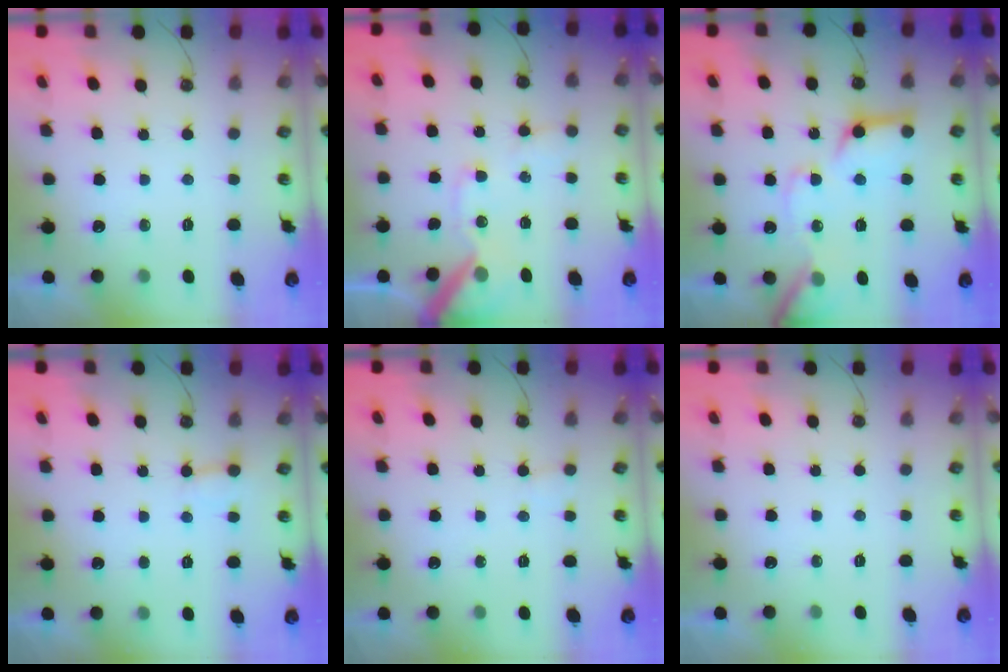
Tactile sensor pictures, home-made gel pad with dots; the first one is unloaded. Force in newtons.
{"total": 12.8, "press": 12.7, "slide": 1.6}
{"total": 17.3, "press": 17.2, "slide": 2.3}
{"total": 4.9, "press": 4.8, "slide": 0.7}
{"total": 4.4, "press": 4.4, "slide": 0.4}
{"total": 0.0}